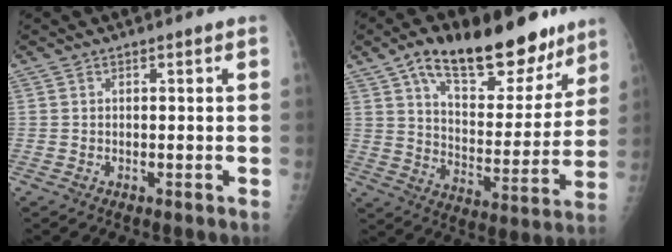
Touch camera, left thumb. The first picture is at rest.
{"total": 23.3, "force": [15.3, 10.5, 14.1], "torque": [-0.168, -0.055, 0.238]}